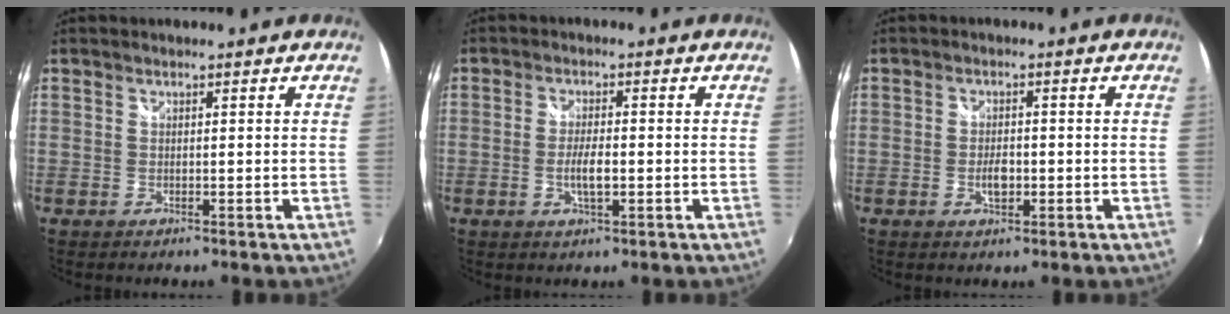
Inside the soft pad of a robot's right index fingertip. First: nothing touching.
{"total": 2.0, "force": [-0.4, 0.7, 1.9], "torque": [-0.035, -0.004, -0.007]}
{"total": 3.1, "force": [-0.8, 1.7, 2.5], "torque": [-0.043, -0.001, -0.015]}